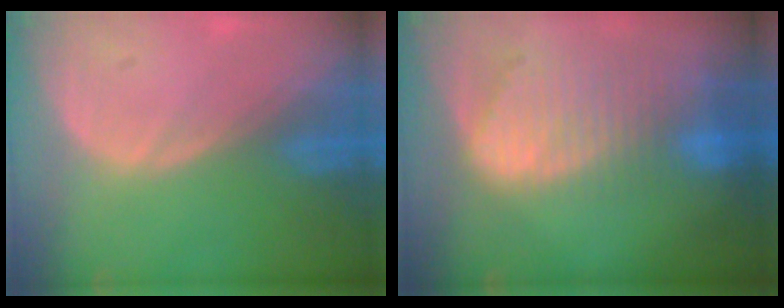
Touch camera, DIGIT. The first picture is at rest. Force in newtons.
{"total": 10.3, "press": 8.7, "slide": 5.6}